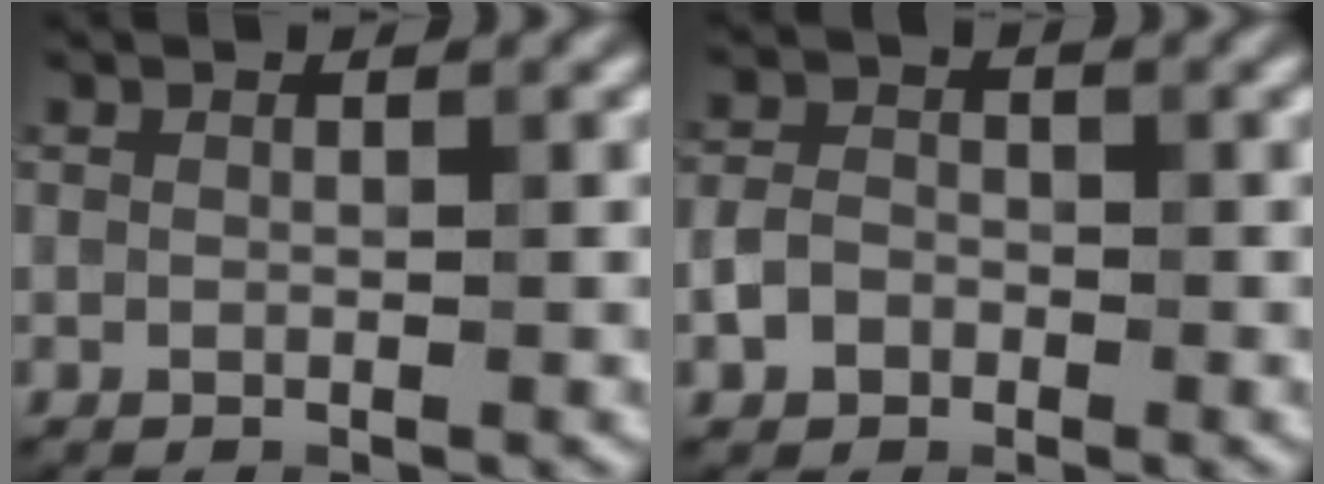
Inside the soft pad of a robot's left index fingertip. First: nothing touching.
{"total": 2.4, "force": [-1.2, 1.8, 1.0], "torque": [-0.020, 0.011, -0.025]}